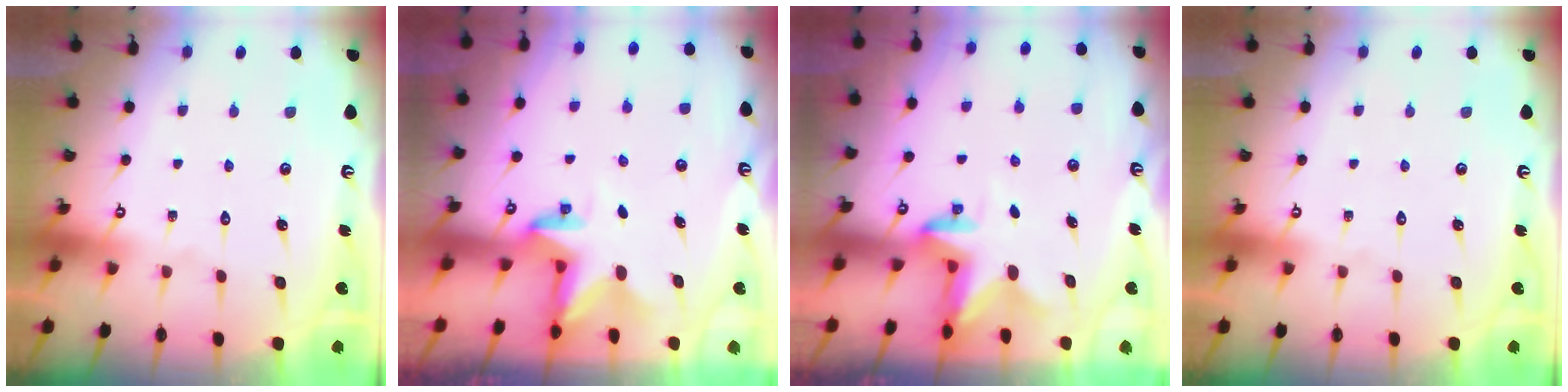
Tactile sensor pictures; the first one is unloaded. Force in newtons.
{"total": 2.8, "press": 2.8, "slide": 0.3}
{"total": 2.5, "press": 2.5, "slide": 0.5}
{"total": 0.0}